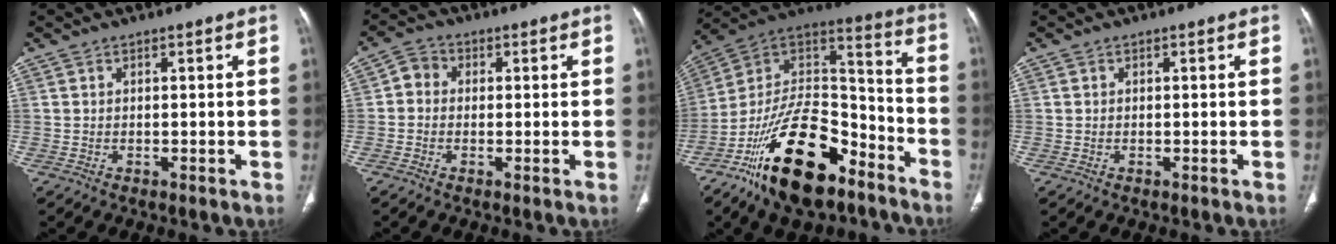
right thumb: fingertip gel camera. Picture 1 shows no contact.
{"total": 3.7, "force": [0.0, 3.3, 1.8], "torque": [-0.016, 0.009, -0.012]}
{"total": 24.5, "force": [-14.7, 11.3, 16.1], "torque": [-0.279, 0.081, -0.253]}
{"total": 0.0}